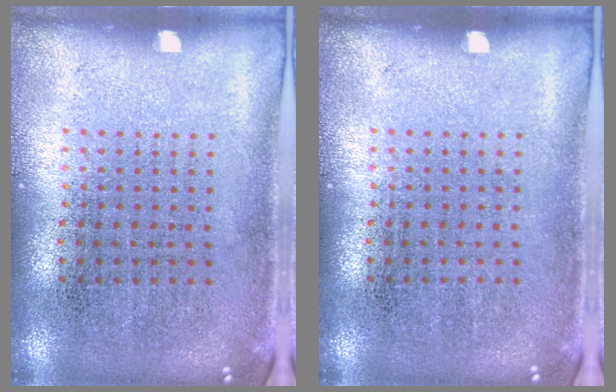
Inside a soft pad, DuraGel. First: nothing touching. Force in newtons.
{"total": 0.0}